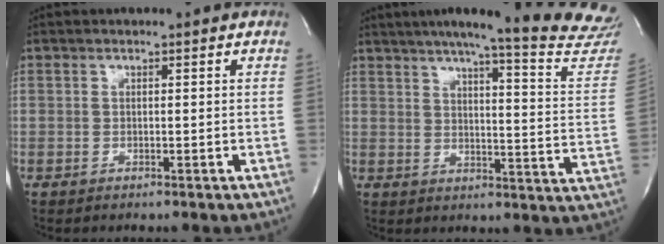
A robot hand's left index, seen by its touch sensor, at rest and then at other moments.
{"total": 24.7, "force": [22.2, -0.1, 10.8], "torque": [-0.155, -0.095, 0.260]}